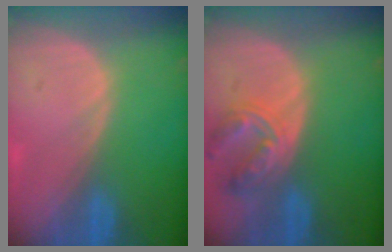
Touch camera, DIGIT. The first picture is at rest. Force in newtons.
{"total": 7.6, "press": 6.6, "slide": 3.6}